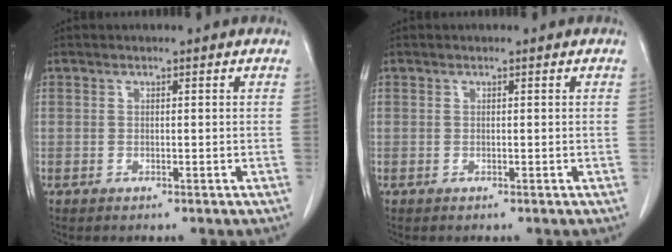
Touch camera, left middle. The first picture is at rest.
{"total": 0.0}